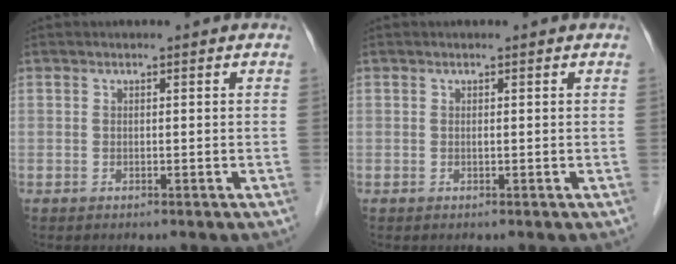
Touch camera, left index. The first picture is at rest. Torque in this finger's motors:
{"motor_torque": [0.23, 0.09, -0.01, -0.01]}